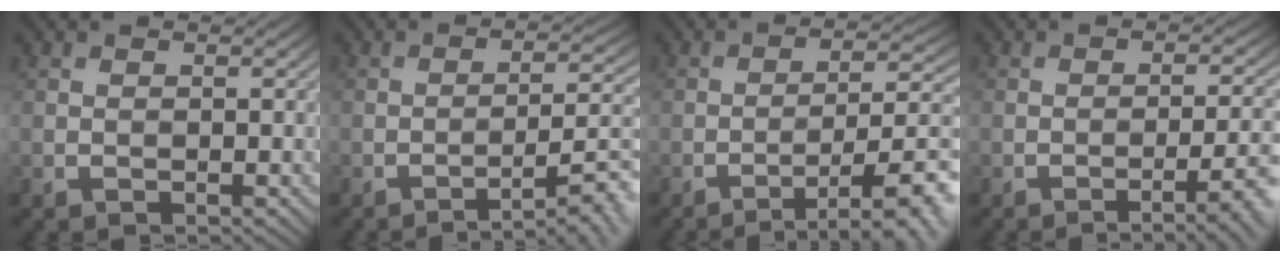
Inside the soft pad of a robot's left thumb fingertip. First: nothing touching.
{"total": 8.1, "force": [-4.9, 1.9, 6.2], "torque": [-0.087, 0.012, -0.070]}
{"total": 10.4, "force": [-5.4, 2.5, 8.5], "torque": [-0.127, 0.005, -0.074]}
{"total": 6.9, "force": [-3.2, 1.8, 5.8], "torque": [-0.084, 0.001, -0.043]}